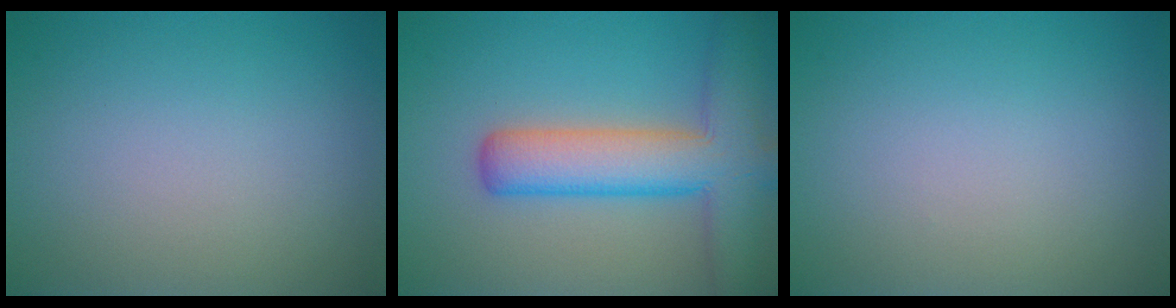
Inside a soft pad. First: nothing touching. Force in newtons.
{"total": 8.1, "press": 8.1, "slide": 0.5}
{"total": 0.0}